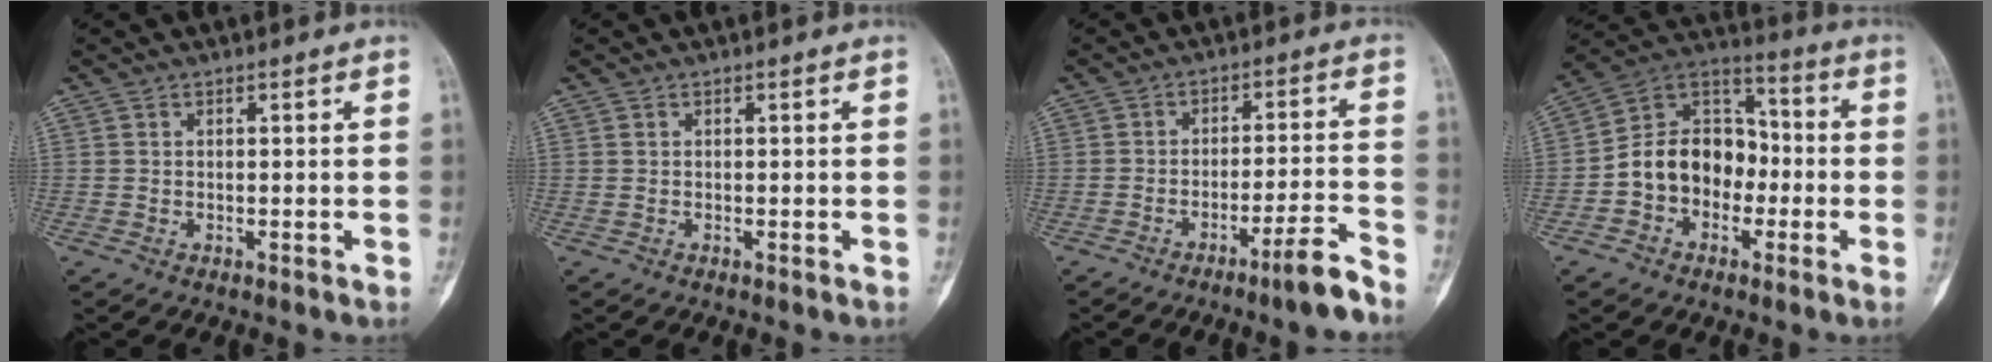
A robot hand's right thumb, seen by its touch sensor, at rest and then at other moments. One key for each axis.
{"total": 0.0}
{"total": 7.2, "fx": -5.4, "fy": -0.1, "fz": 4.8, "tx": -0.071, "ty": 0.040, "tz": -0.089}
{"total": 13.9, "fx": -2.7, "fy": 10.9, "fz": 8.2, "tx": -0.103, "ty": 0.051, "tz": -0.059}